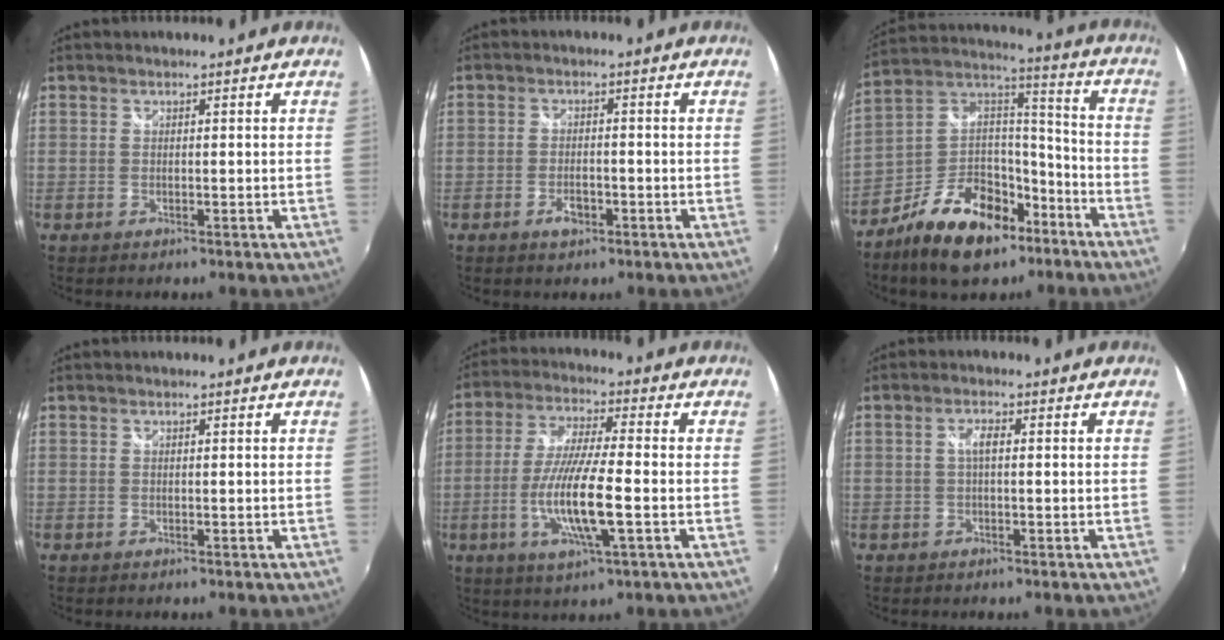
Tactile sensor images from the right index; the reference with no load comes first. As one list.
[{"total": 3.4, "force": [-1.8, 1.8, 2.3], "torque": [-0.049, -0.002, -0.033]}, {"total": 19.2, "force": [-11.3, 10.6, 11.4], "torque": [-0.226, 0.035, -0.184]}, {"total": 0.0}, {"total": 12.6, "force": [-3.4, 1.5, 12.0], "torque": [-0.239, -0.013, -0.065]}, {"total": 2.2, "force": [0.1, 0.7, 2.0], "torque": [-0.039, 0.005, 0.000]}]